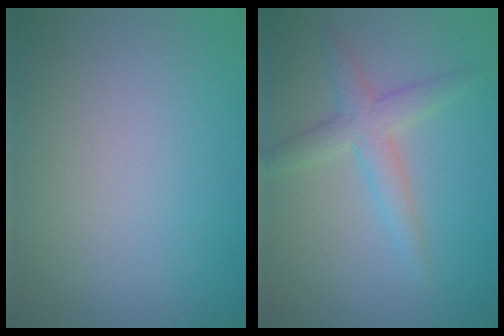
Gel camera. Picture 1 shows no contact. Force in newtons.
{"total": 3.2, "press": 3.2, "slide": 0.2}